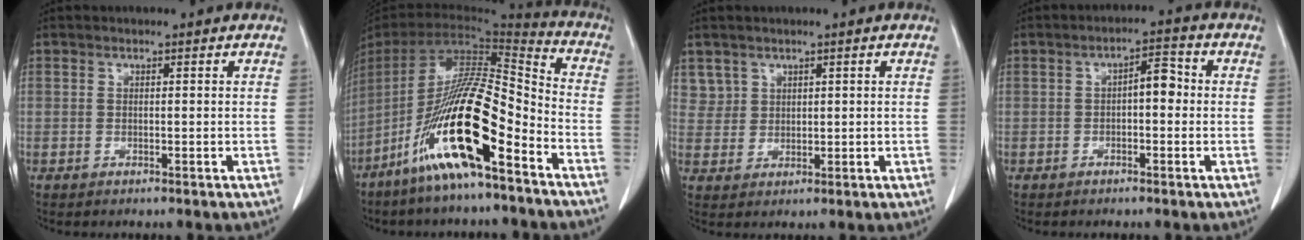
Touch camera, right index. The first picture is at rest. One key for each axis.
{"total": 19.1, "fx": -10.1, "fy": 2.2, "fz": 16.1, "tx": -0.320, "ty": -0.023, "tz": -0.189}
{"total": 3.2, "fx": 2.0, "fy": 2.5, "fz": -0.3, "tx": 0.021, "ty": 0.005, "tz": 0.038}
{"total": 3.8, "fx": 0.0, "fy": 1.5, "fz": 3.5, "tx": -0.049, "ty": 0.022, "tz": -0.002}